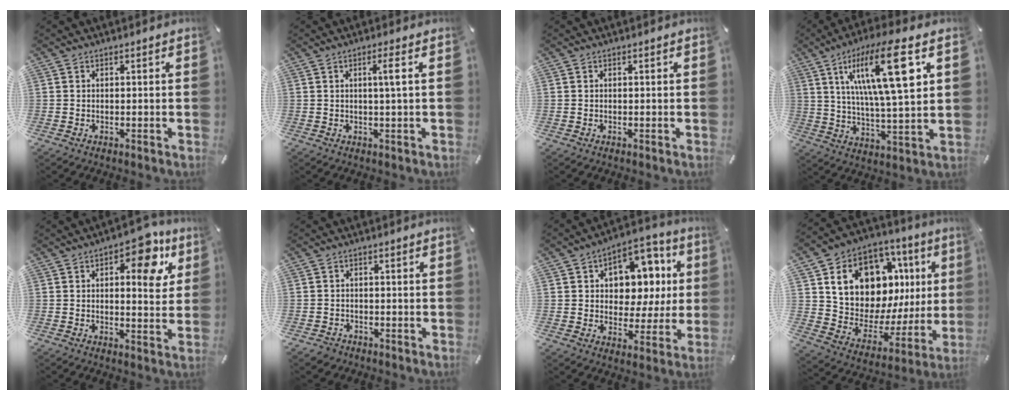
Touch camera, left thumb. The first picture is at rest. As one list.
[{"total": 3.5, "force": [0.7, 0.0, 3.5], "torque": [-0.067, -0.001, 0.008]}, {"total": 0.0}, {"total": 19.4, "force": [8.1, 4.7, 17.0], "torque": [-0.300, -0.016, 0.118]}, {"total": 11.0, "force": [4.8, 5.2, 8.4], "torque": [-0.089, -0.028, 0.070]}, {"total": 1.9, "force": [-1.3, 1.3, 0.4], "torque": [-0.014, 0.006, -0.031]}, {"total": 10.8, "force": [2.8, 8.9, 5.5], "torque": [-0.063, -0.031, 0.051]}, {"total": 17.3, "force": [9.0, 11.6, 9.2], "torque": [-0.155, -0.064, 0.170]}]